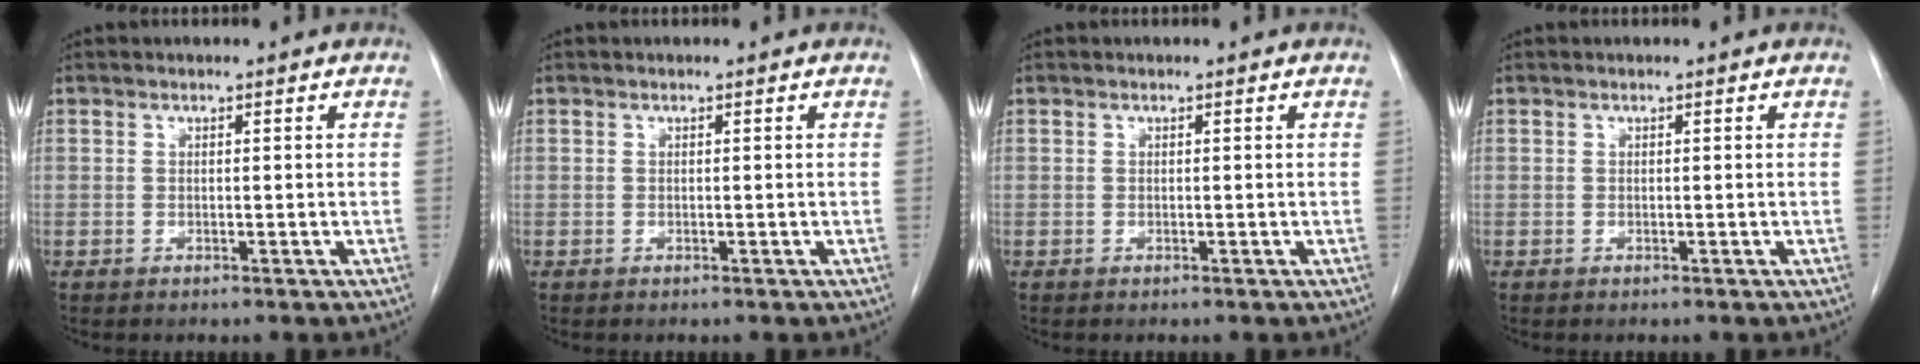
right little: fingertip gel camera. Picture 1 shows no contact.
{"total": 0.0}
{"total": 0.0}
{"total": 0.0}